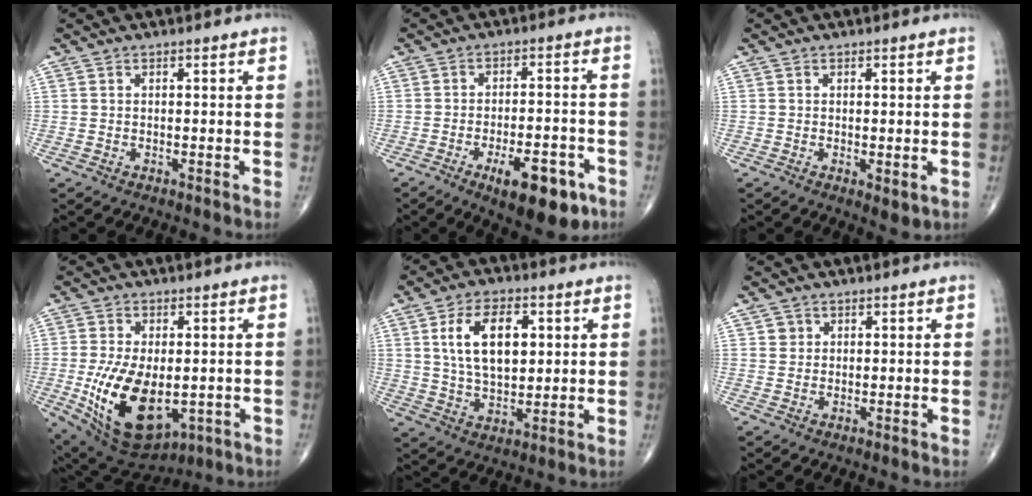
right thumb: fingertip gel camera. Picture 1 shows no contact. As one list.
[{"total": 12.4, "force": [-6.3, 4.9, 9.6], "torque": [-0.122, 0.024, -0.083]}, {"total": 2.3, "force": [-0.4, 1.0, 2.1], "torque": [-0.030, -0.009, -0.002]}, {"total": 17.4, "force": [-3.3, 9.7, 14.1], "torque": [-0.255, -0.013, -0.025]}, {"total": 12.6, "force": [3.1, 7.2, 9.9], "torque": [-0.155, -0.006, 0.056]}, {"total": 1.7, "force": [0.6, 1.5, 0.2], "torque": [0.008, -0.001, 0.005]}]